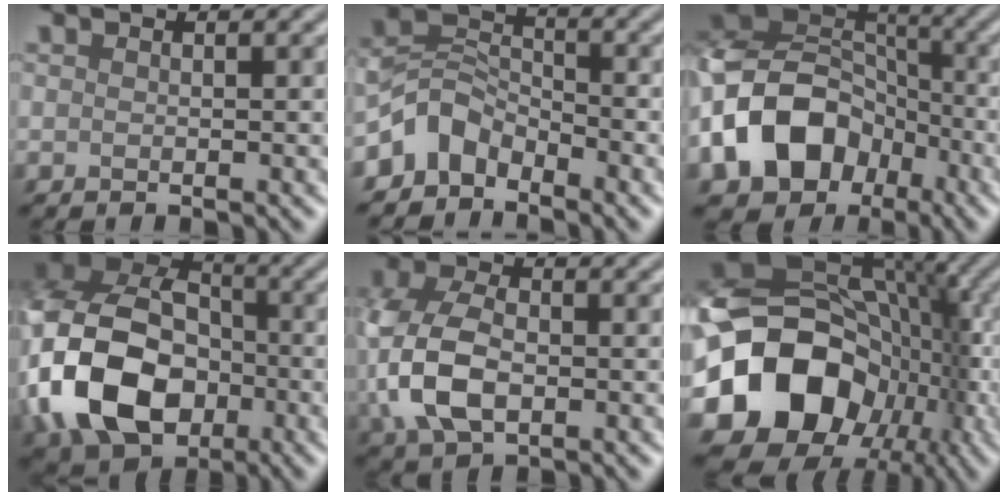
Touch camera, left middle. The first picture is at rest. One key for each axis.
{"total": 4.1, "fx": -3.0, "fy": 2.5, "fz": 1.3, "tx": -0.019, "ty": 0.010, "tz": -0.070}
{"total": 13.7, "fx": -5.5, "fy": 10.5, "fz": 6.9, "tx": -0.161, "ty": 0.000, "tz": -0.112}
{"total": 14.5, "fx": -3.5, "fy": 10.7, "fz": 9.1, "tx": -0.211, "ty": -0.015, "tz": -0.068}
{"total": 7.9, "fx": -1.1, "fy": 5.2, "fz": 5.8, "tx": -0.147, "ty": -0.002, "tz": -0.029}
{"total": 14.9, "fx": -4.3, "fy": 11.6, "fz": 8.4, "tx": -0.134, "ty": 0.000, "tz": -0.080}